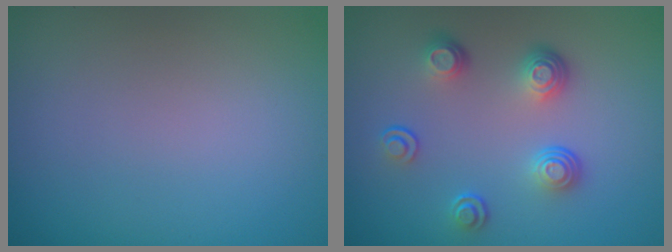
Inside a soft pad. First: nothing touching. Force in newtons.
{"total": 3.7, "press": 2.7, "slide": 2.6}